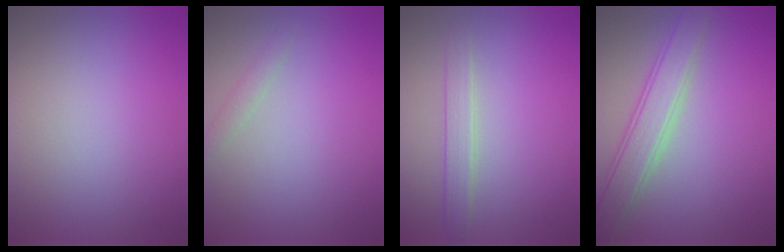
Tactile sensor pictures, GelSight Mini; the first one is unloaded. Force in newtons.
{"total": 1.0, "press": 1.0, "slide": 0.1}
{"total": 1.8, "press": 1.8, "slide": 0.2}
{"total": 4.0, "press": 4.0, "slide": 0.1}